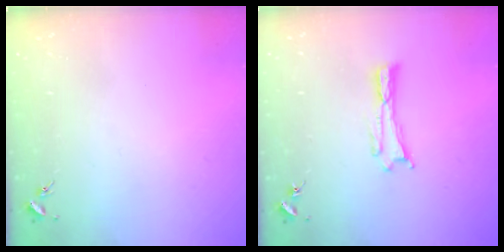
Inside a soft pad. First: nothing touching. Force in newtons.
{"total": 0.0}